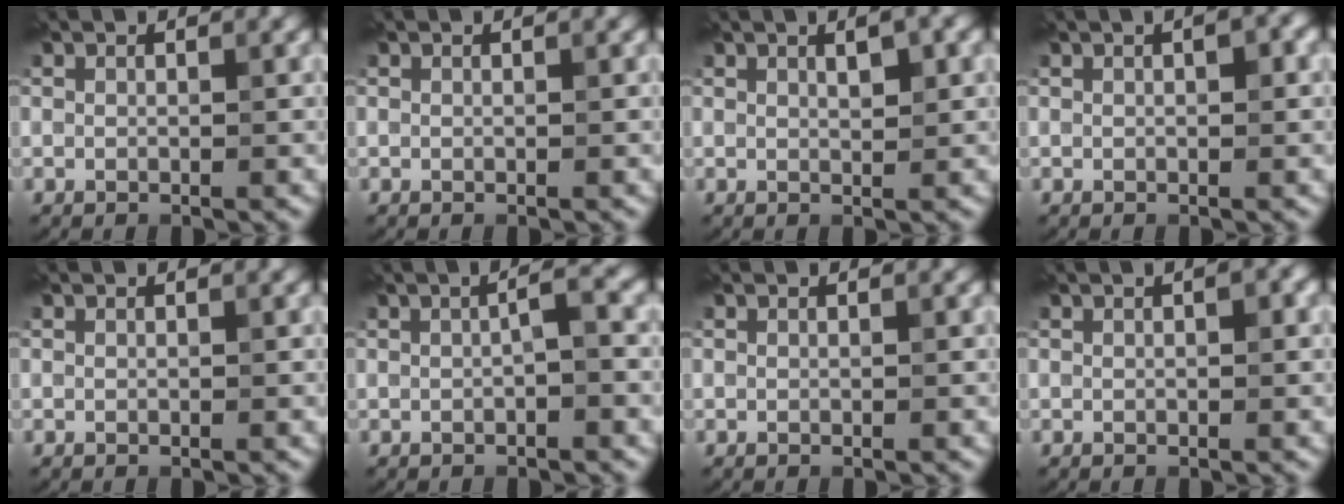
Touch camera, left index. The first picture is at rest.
{"total": 0.0}
{"total": 2.0, "force": [0.9, 0.5, 1.7], "torque": [-0.023, 0.003, 0.016]}
{"total": 1.7, "force": [0.4, 0.6, 1.6], "torque": [-0.019, 0.005, 0.007]}
{"total": 0.0}
{"total": 1.7, "force": [-0.2, 0.2, 1.7], "torque": [-0.030, 0.008, -0.003]}
{"total": 0.0}
{"total": 1.2, "force": [0.3, 0.4, 1.1], "torque": [-0.015, 0.002, 0.005]}